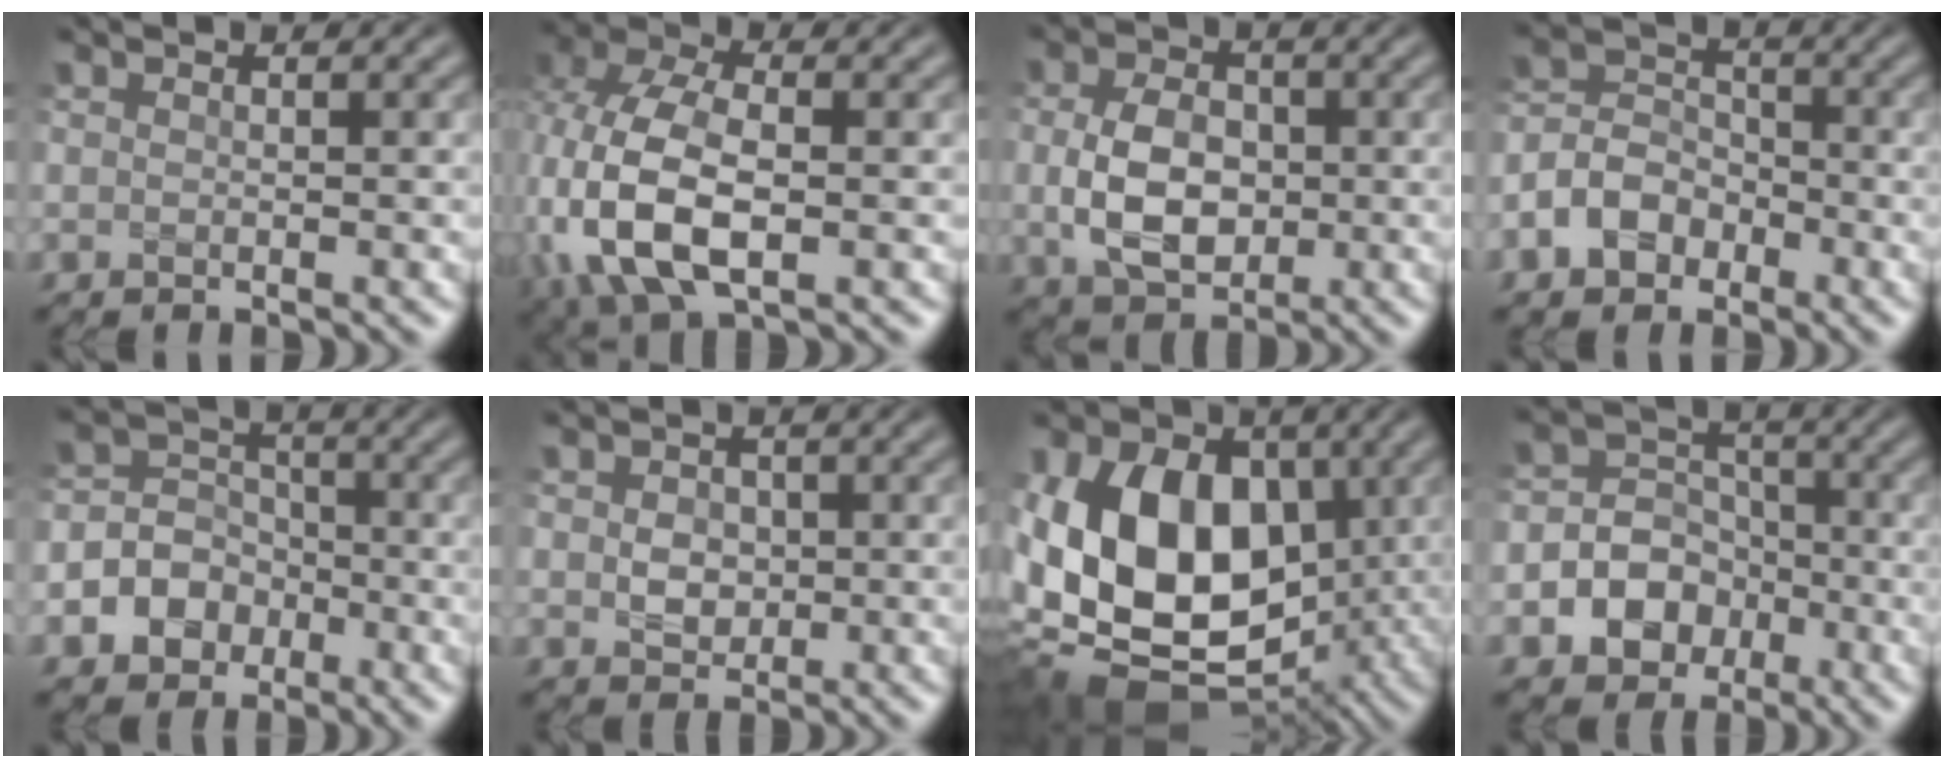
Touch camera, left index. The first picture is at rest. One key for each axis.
{"total": 11.5, "fx": -1.7, "fy": 7.0, "fz": 9.0, "tx": -0.226, "ty": -0.013, "tz": -0.033}
{"total": 5.8, "fx": -0.3, "fy": 4.1, "fz": 4.1, "tx": -0.087, "ty": -0.006, "tz": -0.005}
{"total": 4.5, "fx": -2.2, "fy": 3.3, "fz": 2.1, "tx": -0.037, "ty": 0.005, "tz": -0.051}
{"total": 5.4, "fx": -1.9, "fy": 4.8, "fz": 1.6, "tx": -0.016, "ty": 0.008, "tz": -0.060}
{"total": 2.5, "fx": 0.1, "fy": 2.1, "fz": 1.4, "tx": -0.026, "ty": -0.001, "tz": -0.001}
{"total": 15.8, "fx": 0.4, "fy": 10.9, "fz": 11.3, "tx": -0.205, "ty": -0.013, "tz": 0.003}
{"total": 6.3, "fx": -2.1, "fy": 5.5, "fz": 2.3, "tx": -0.024, "ty": 0.010, "tz": -0.063}